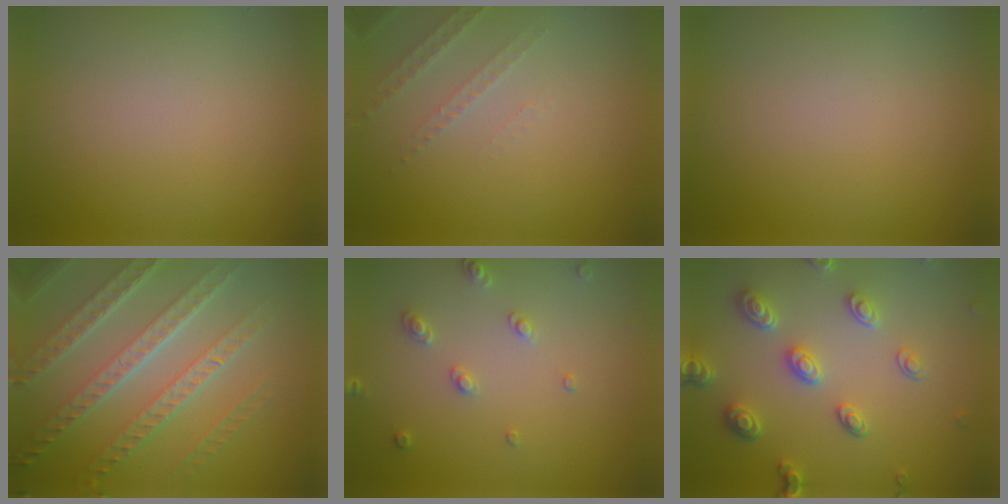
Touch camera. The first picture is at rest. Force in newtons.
{"total": 1.9, "press": 1.8, "slide": 0.6}
{"total": 0.0}
{"total": 7.6, "press": 5.3, "slide": 5.5}
{"total": 1.9, "press": 1.8, "slide": 0.5}
{"total": 4.6, "press": 3.7, "slide": 2.7}